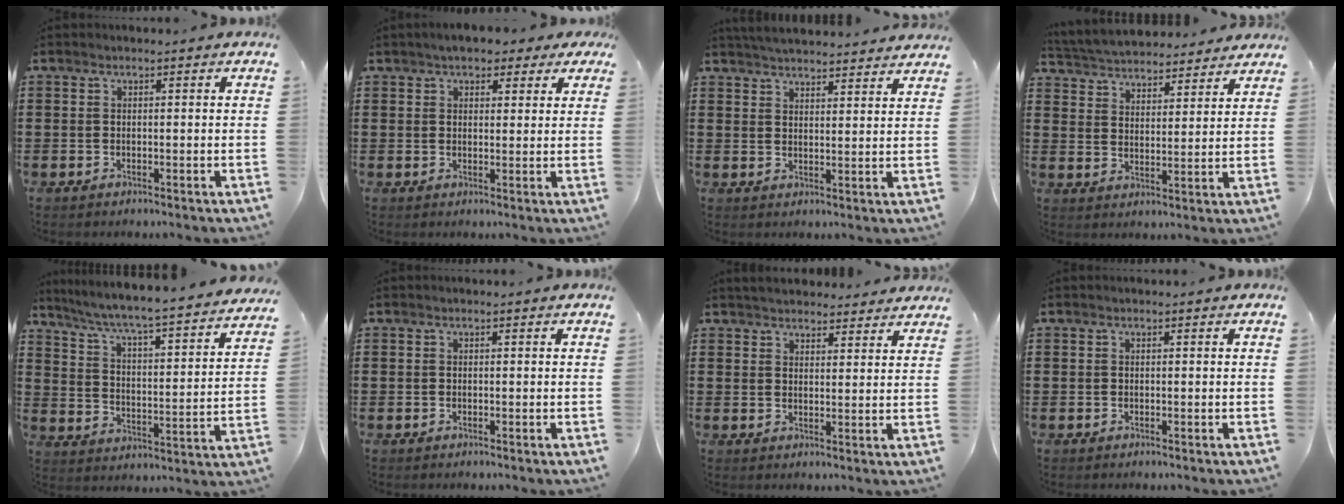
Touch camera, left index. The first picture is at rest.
{"total": 3.9, "force": [3.0, 1.7, 1.7], "torque": [-0.037, 0.006, 0.052]}
{"total": 4.2, "force": [4.2, -0.1, 0.6], "torque": [-0.023, -0.017, 0.077]}
{"total": 4.7, "force": [4.6, 0.7, 0.0], "torque": [-0.024, -0.026, 0.080]}
{"total": 4.8, "force": [4.3, -0.7, 2.0], "torque": [-0.061, -0.047, 0.060]}
{"total": 0.0}
{"total": 3.4, "force": [3.4, 0.4, 0.3], "torque": [-0.015, -0.009, 0.064]}
{"total": 0.0}